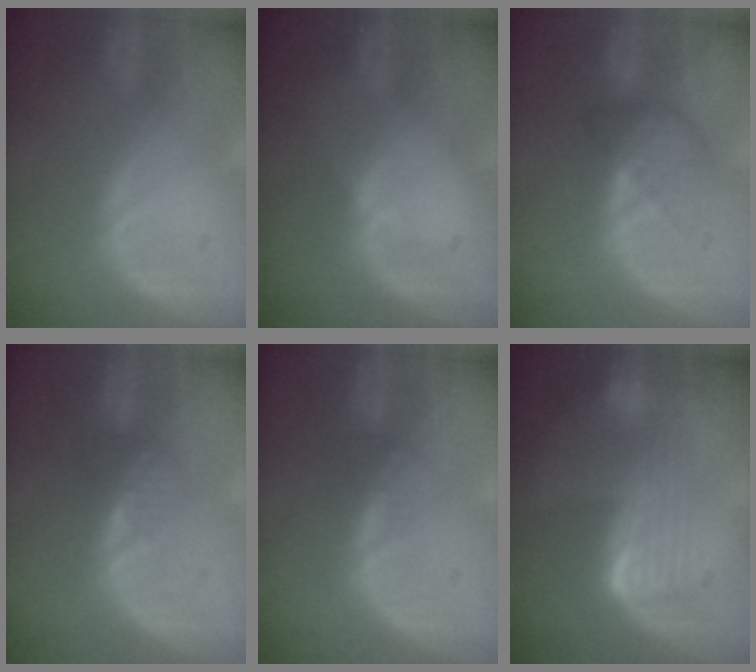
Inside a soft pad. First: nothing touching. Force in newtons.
{"total": 1.1, "press": 1.1, "slide": 0.2}
{"total": 4.3, "press": 3.8, "slide": 1.9}
{"total": 2.1, "press": 2.1, "slide": 0.2}
{"total": 1.3, "press": 1.2, "slide": 0.2}
{"total": 6.6, "press": 6.3, "slide": 1.9}